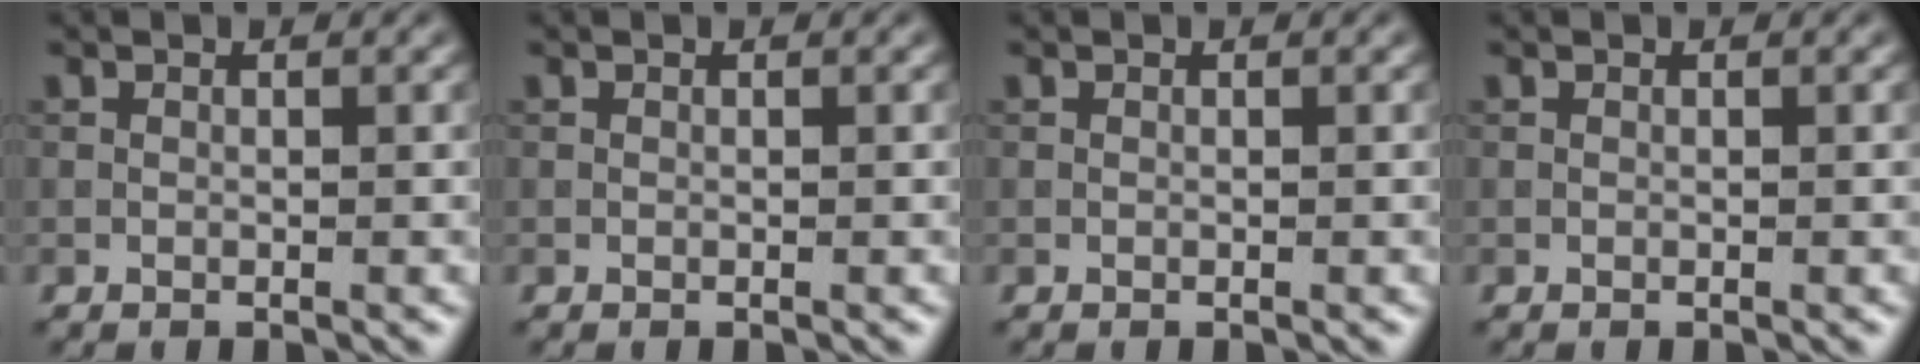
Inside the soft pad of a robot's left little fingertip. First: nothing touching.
{"total": 0.0}
{"total": 0.0}
{"total": 0.0}